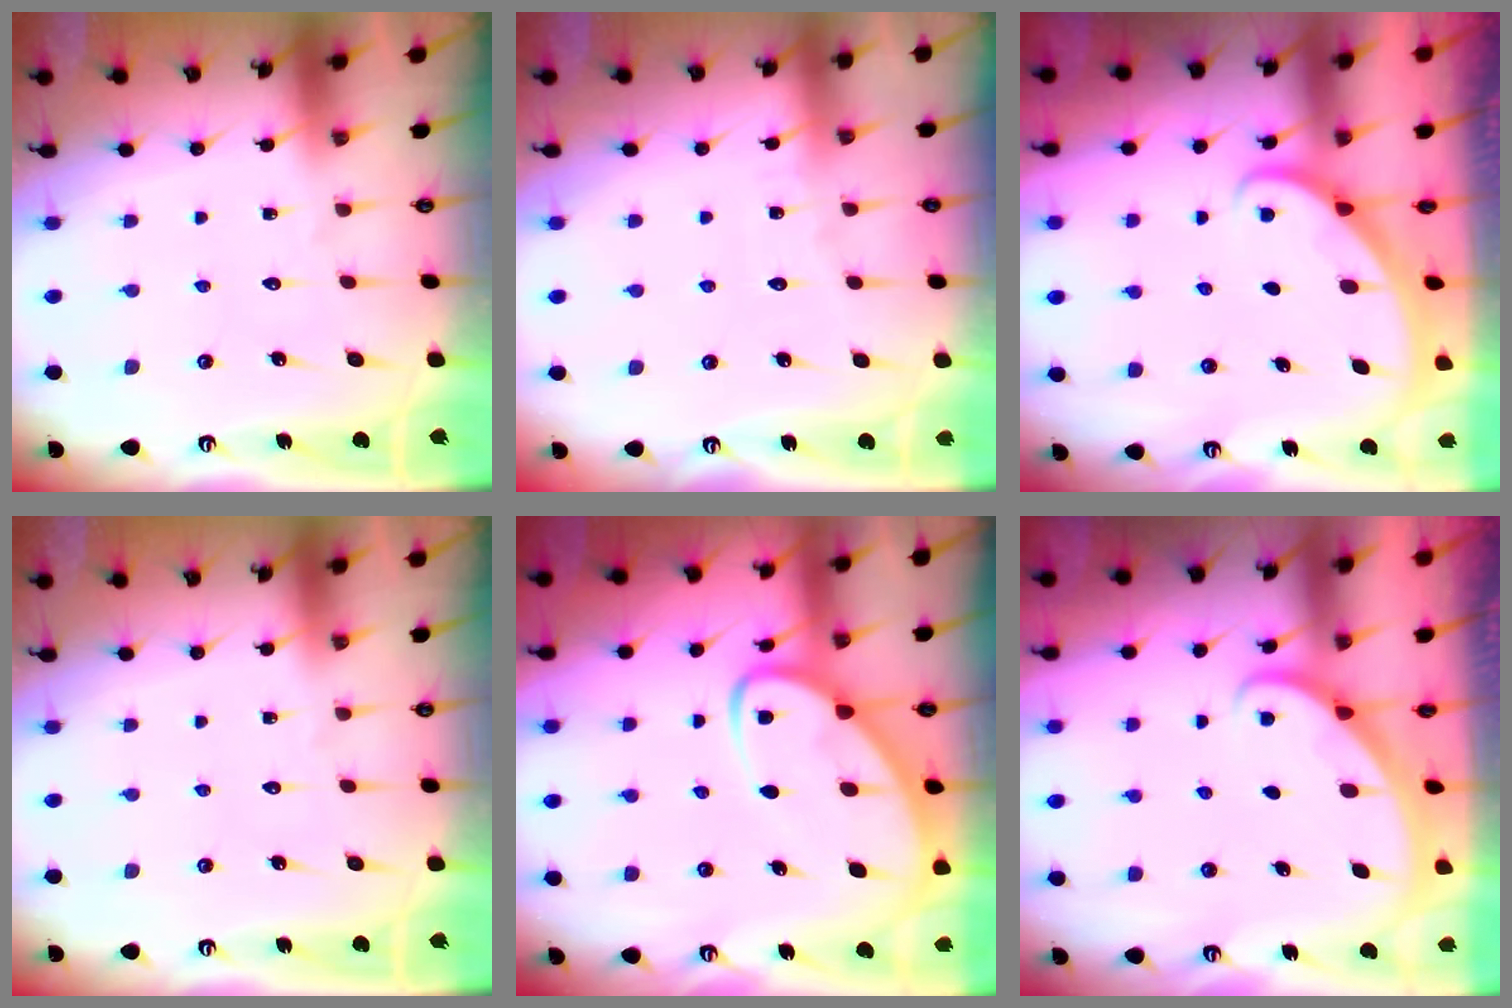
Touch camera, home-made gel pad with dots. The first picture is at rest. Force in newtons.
{"total": 2.9, "press": 2.8, "slide": 0.3}
{"total": 1.8, "press": 1.8, "slide": 0.1}
{"total": 0.0}
{"total": 7.4, "press": 7.4, "slide": 0.8}
{"total": 1.8, "press": 1.8, "slide": 0.1}